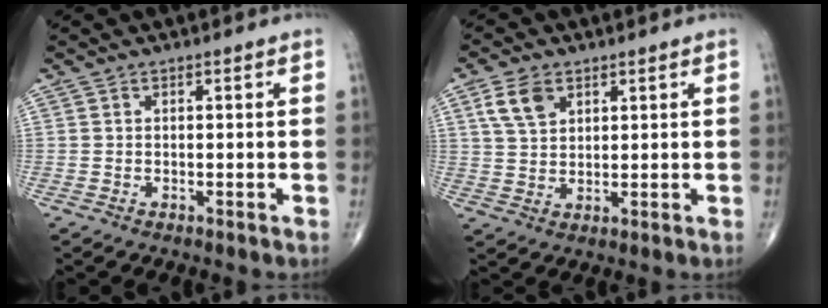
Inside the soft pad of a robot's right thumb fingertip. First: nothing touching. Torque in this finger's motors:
{"motor_torque": [-0.03, 0.09, 0.12, -0.07, 0.12]}